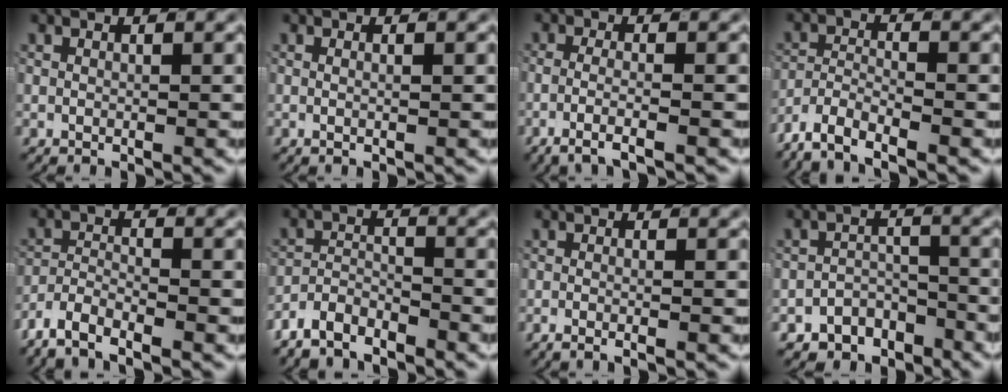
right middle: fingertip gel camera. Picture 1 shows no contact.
{"total": 0.7, "force": [0.0, -0.3, 0.6], "torque": [-0.009, -0.002, 0.001]}
{"total": 3.4, "force": [-2.3, 0.3, 2.4], "torque": [-0.052, -0.013, -0.035]}
{"total": 5.1, "force": [-4.1, 2.0, 2.3], "torque": [-0.045, -0.011, -0.073]}
{"total": 4.1, "force": [-3.2, 1.6, 1.9], "torque": [-0.035, -0.002, -0.063]}
{"total": 4.6, "force": [-3.9, 2.1, 1.2], "torque": [-0.015, -0.006, -0.077]}
{"total": 1.8, "force": [-1.5, 0.2, 0.9], "torque": [-0.019, 0.000, -0.029]}
{"total": 7.6, "force": [-6.4, 4.1, 1.0], "torque": [0.007, -0.011, -0.113]}